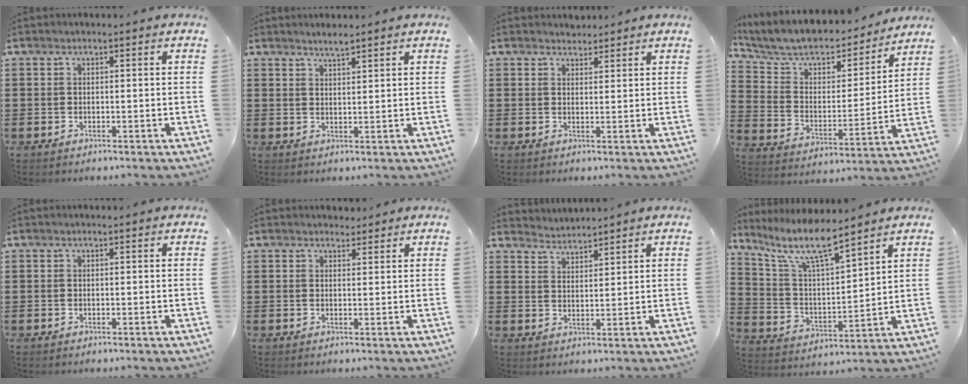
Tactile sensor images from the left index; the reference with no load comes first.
{"total": 2.0, "force": [1.8, 0.0, 0.7], "torque": [-0.017, -0.001, 0.034]}
{"total": 2.0, "force": [1.8, 0.6, -0.2], "torque": [-0.001, 0.002, 0.036]}
{"total": 6.9, "force": [6.1, 2.6, 2.1], "torque": [-0.077, -0.044, 0.101]}
{"total": 0.0}
{"total": 1.6, "force": [1.4, 0.6, 0.1], "torque": [0.003, 0.001, 0.026]}
{"total": 2.7, "force": [2.6, -0.1, -0.7], "torque": [0.004, -0.009, 0.050]}
{"total": 9.0, "force": [7.3, 1.3, 5.1], "torque": [-0.127, -0.041, 0.124]}